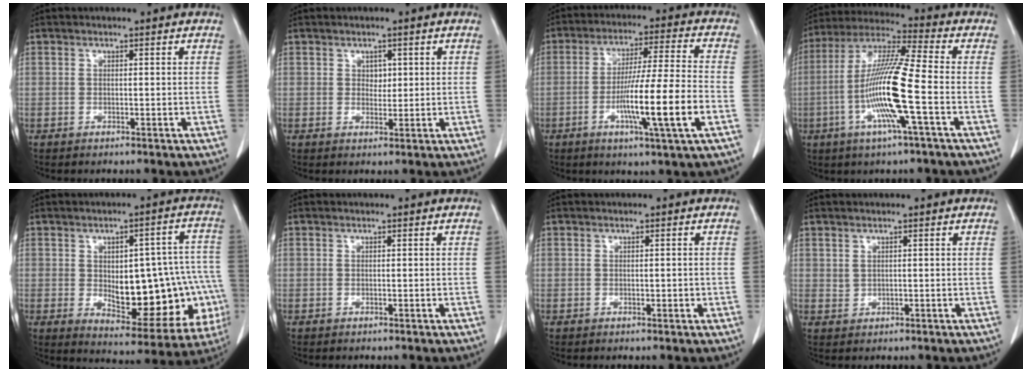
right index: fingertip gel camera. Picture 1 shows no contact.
{"total": 1.8, "force": [0.6, 1.3, 1.1], "torque": [-0.011, -0.004, 0.009]}
{"total": 13.4, "force": [-4.1, -0.7, 12.7], "torque": [-0.225, -0.008, -0.076]}
{"total": 14.2, "force": [-3.5, -0.2, 13.8], "torque": [-0.277, -0.004, -0.077]}
{"total": 20.5, "force": [-2.9, 8.4, 18.4], "torque": [-0.177, 0.036, -0.006]}
{"total": 0.0}
{"total": 1.0, "force": [-0.2, 0.5, 0.8], "torque": [-0.012, 0.002, 0.000]}
{"total": 1.0, "force": [0.6, 0.7, 0.3], "torque": [0.003, -0.003, 0.013]}